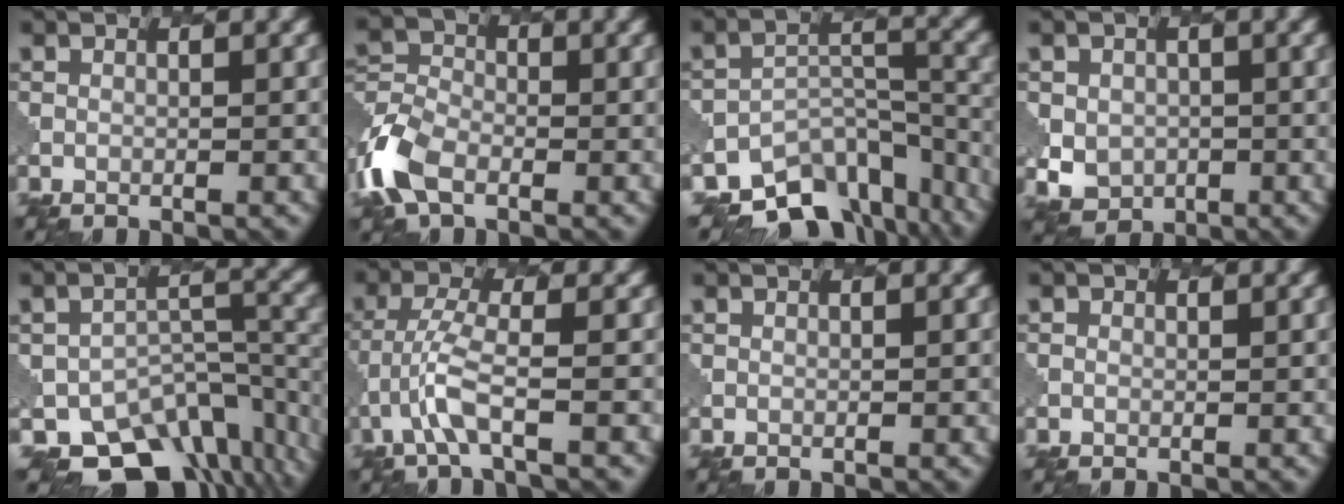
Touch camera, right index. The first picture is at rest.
{"total": 5.8, "force": [-2.9, 3.7, 3.3], "torque": [-0.087, -0.002, -0.068]}
{"total": 10.8, "force": [-8.8, 5.3, 3.3], "torque": [-0.043, -0.011, -0.113]}
{"total": 3.8, "force": [-0.3, 3.5, 1.3], "torque": [-0.026, -0.008, -0.005]}
{"total": 10.2, "force": [-7.4, 5.8, 3.8], "torque": [-0.045, -0.011, -0.092]}
{"total": 3.1, "force": [-1.6, 0.4, 2.7], "torque": [-0.061, 0.005, -0.036]}
{"total": 0.0}
{"total": 0.7, "force": [0.1, 0.7, -0.1], "torque": [0.003, -0.002, 0.003]}